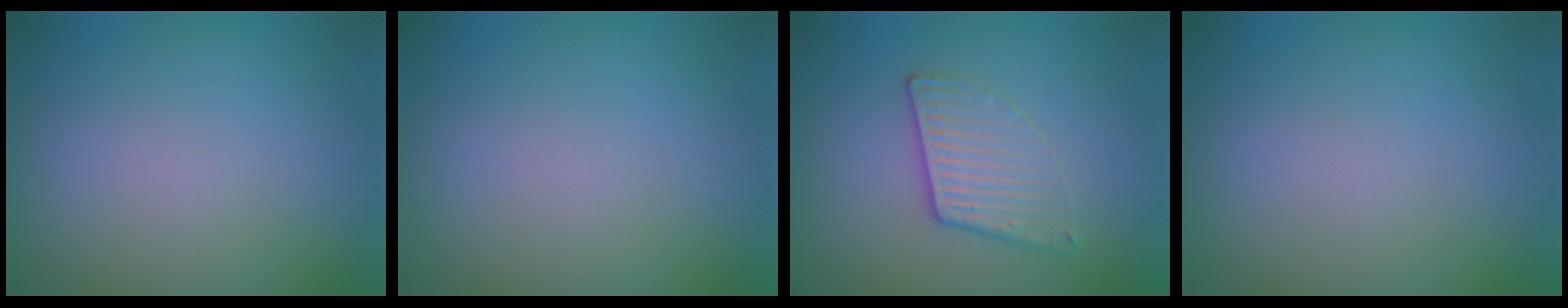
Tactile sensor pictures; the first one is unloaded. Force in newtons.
{"total": 0.0}
{"total": 3.2, "press": 2.8, "slide": 1.6}
{"total": 0.0}